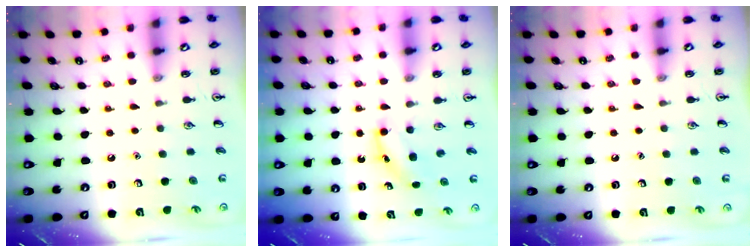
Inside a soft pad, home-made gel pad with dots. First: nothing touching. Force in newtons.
{"total": 3.7, "press": 3.5, "slide": 1.1}
{"total": 0.0}